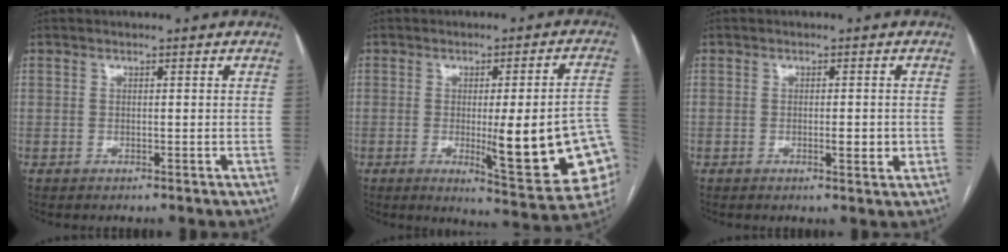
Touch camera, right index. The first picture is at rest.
{"total": 18.0, "force": [-3.4, 2.5, 17.5], "torque": [-0.148, 0.004, -0.026]}
{"total": 2.6, "force": [-0.5, 0.6, 2.5], "torque": [-0.039, -0.002, -0.006]}